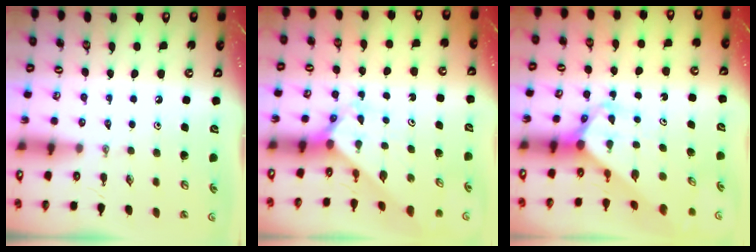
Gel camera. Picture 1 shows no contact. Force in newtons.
{"total": 2.1, "press": 2.1, "slide": 0.2}
{"total": 3.0, "press": 3.0, "slide": 0.1}